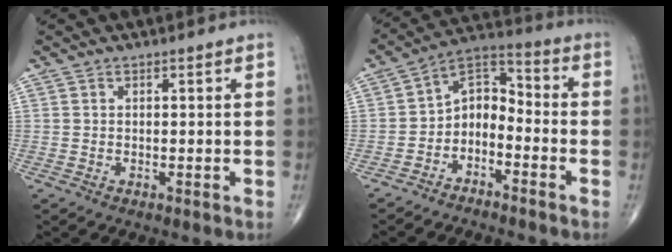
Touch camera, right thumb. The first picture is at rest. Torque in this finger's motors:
{"motor_torque": [-0.12, 0.03, 0.10, -0.09, 0.12]}